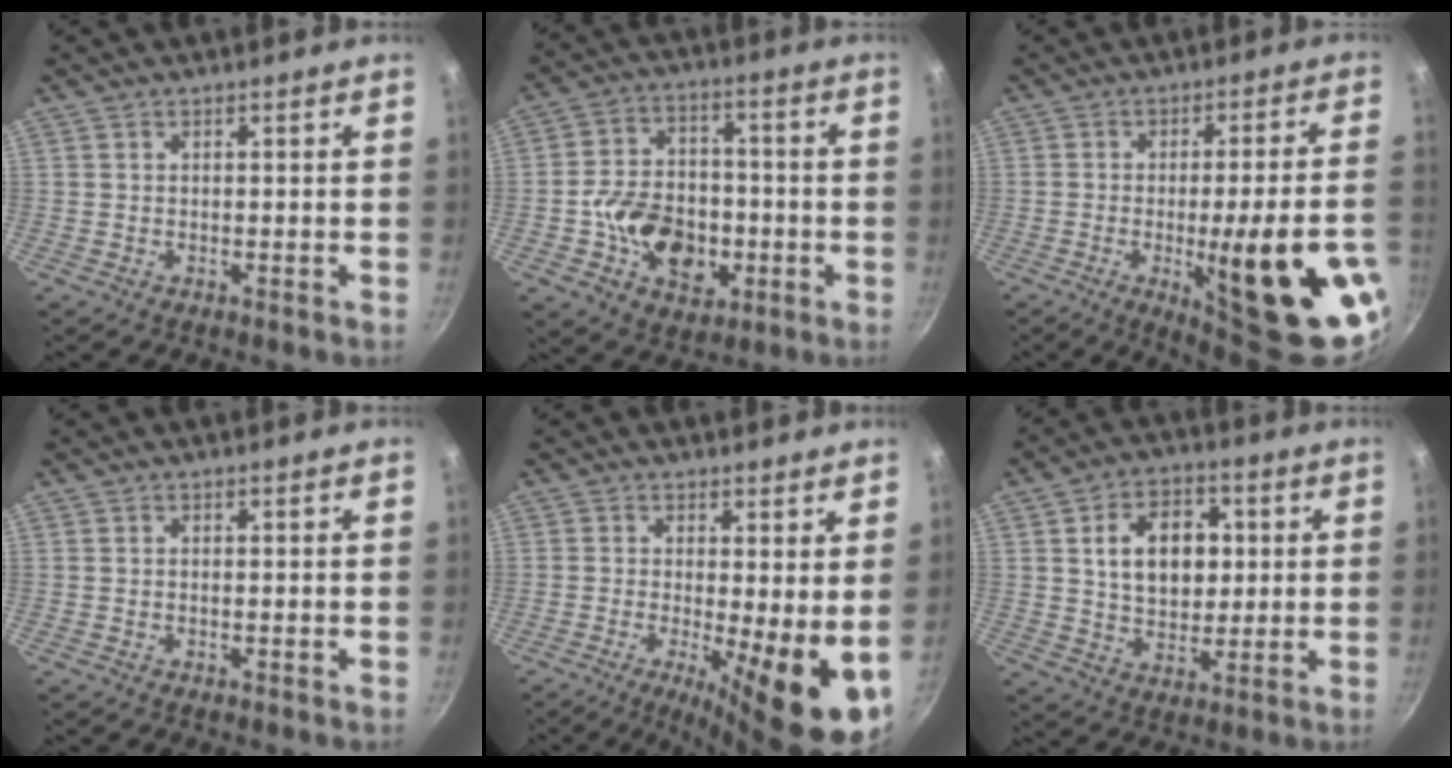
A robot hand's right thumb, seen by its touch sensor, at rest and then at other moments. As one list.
[{"total": 17.9, "force": [-3.9, 12.8, 11.9], "torque": [-0.158, 0.029, -0.060]}, {"total": 22.2, "force": [-7.5, 4.9, 20.3], "torque": [-0.245, 0.017, -0.088]}, {"total": 0.0}, {"total": 12.3, "force": [-1.6, 3.2, 11.7], "torque": [-0.150, -0.016, -0.020]}, {"total": 12.9, "force": [2.5, 9.1, 8.8], "torque": [-0.103, 0.000, 0.039]}]